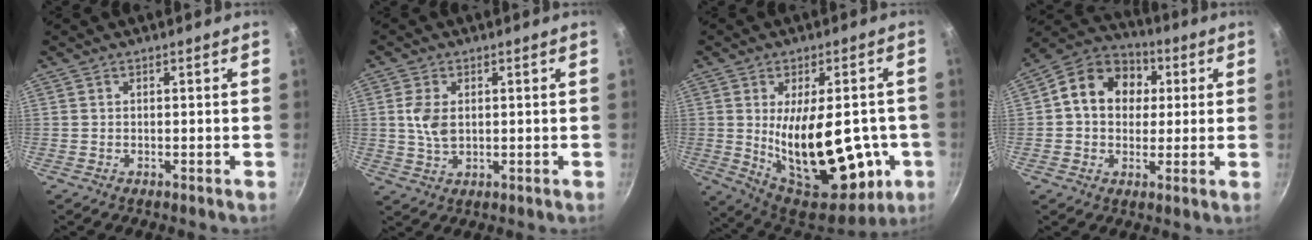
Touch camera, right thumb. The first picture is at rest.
{"total": 5.6, "force": [0.9, 3.5, 4.3], "torque": [-0.084, -0.001, 0.018]}
{"total": 24.1, "force": [-3.0, 11.8, 20.8], "torque": [-0.279, -0.024, -0.023]}
{"total": 14.0, "force": [2.7, 11.2, 7.9], "torque": [-0.101, 0.020, 0.025]}